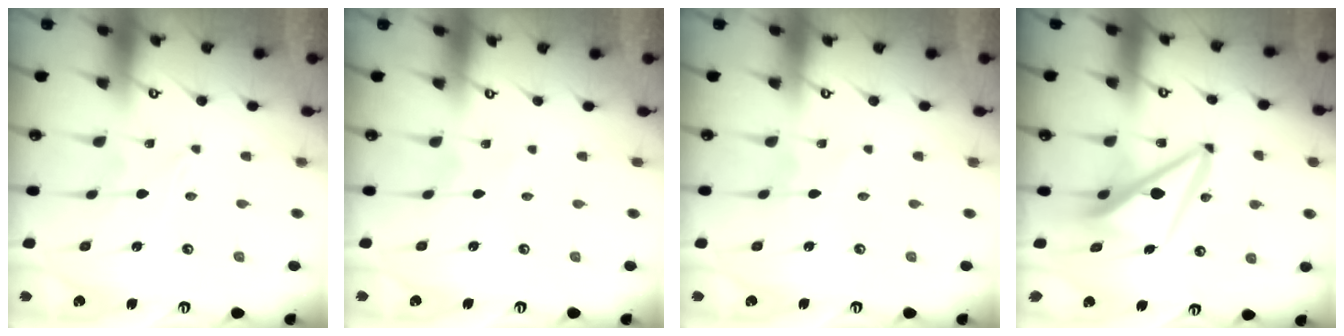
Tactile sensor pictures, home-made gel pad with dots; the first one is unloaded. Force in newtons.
{"total": 0.0}
{"total": 2.2, "press": 2.2, "slide": 0.2}
{"total": 10.3, "press": 10.2, "slide": 1.7}